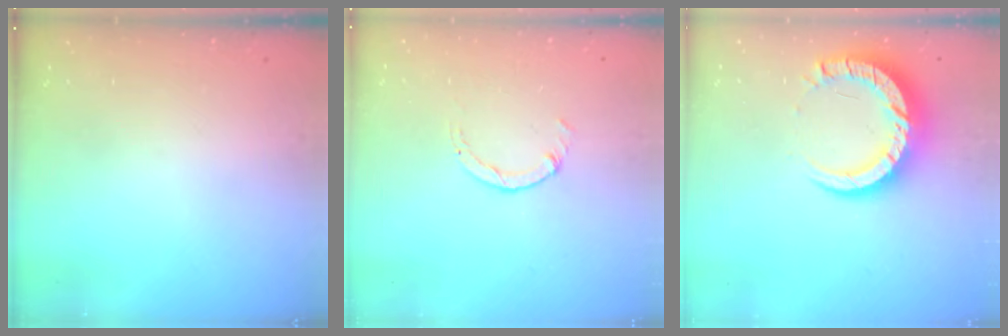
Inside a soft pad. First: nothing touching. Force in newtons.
{"total": 0.7, "press": 0.7, "slide": 0.2}
{"total": 13.0, "press": 13.0, "slide": 1.0}